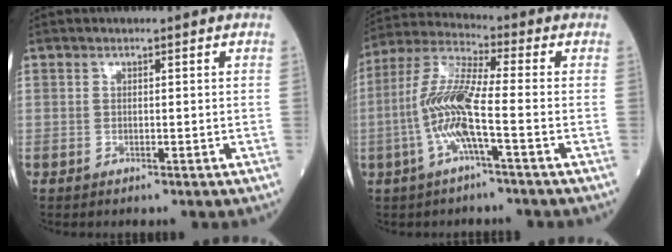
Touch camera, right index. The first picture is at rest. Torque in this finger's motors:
{"motor_torque": [0.58, -0.22, 0.27, 0.21]}